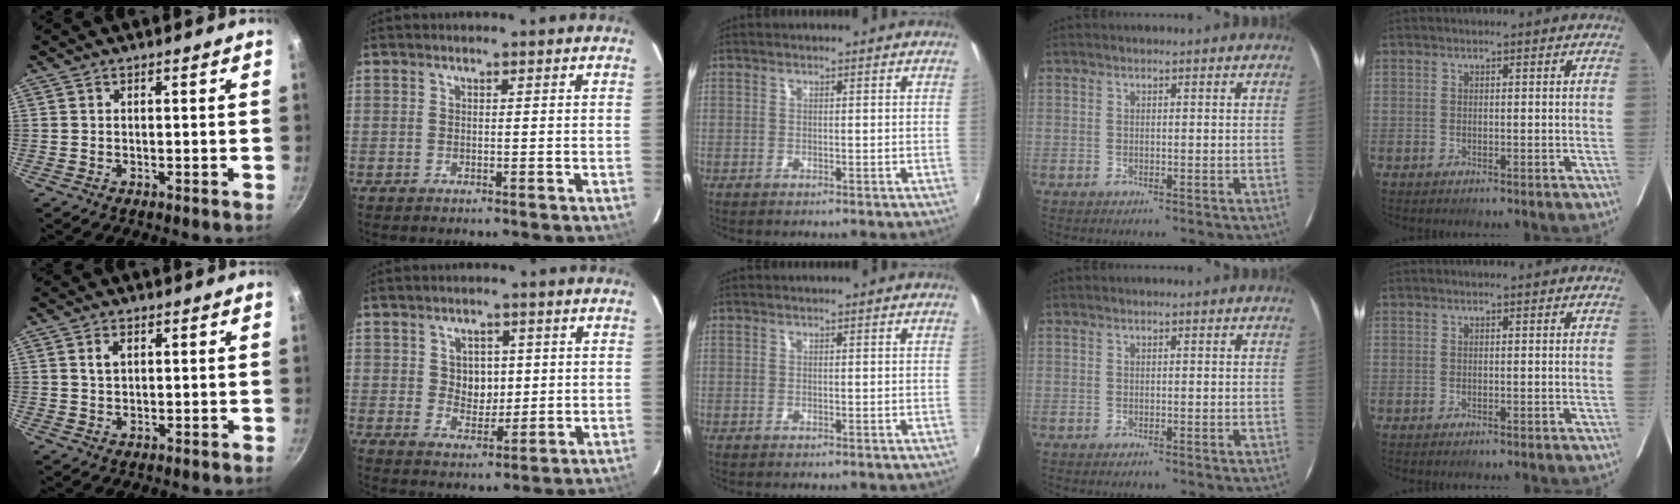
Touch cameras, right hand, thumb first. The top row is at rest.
{"thumb": {"total": 2.7, "force": [1.0, 1.7, 1.8], "torque": [-0.024, 0.001, 0.019]}, "index": {"total": 5.4, "force": [0.8, 4.4, 3.1], "torque": [-0.048, 0.006, 0.020]}}